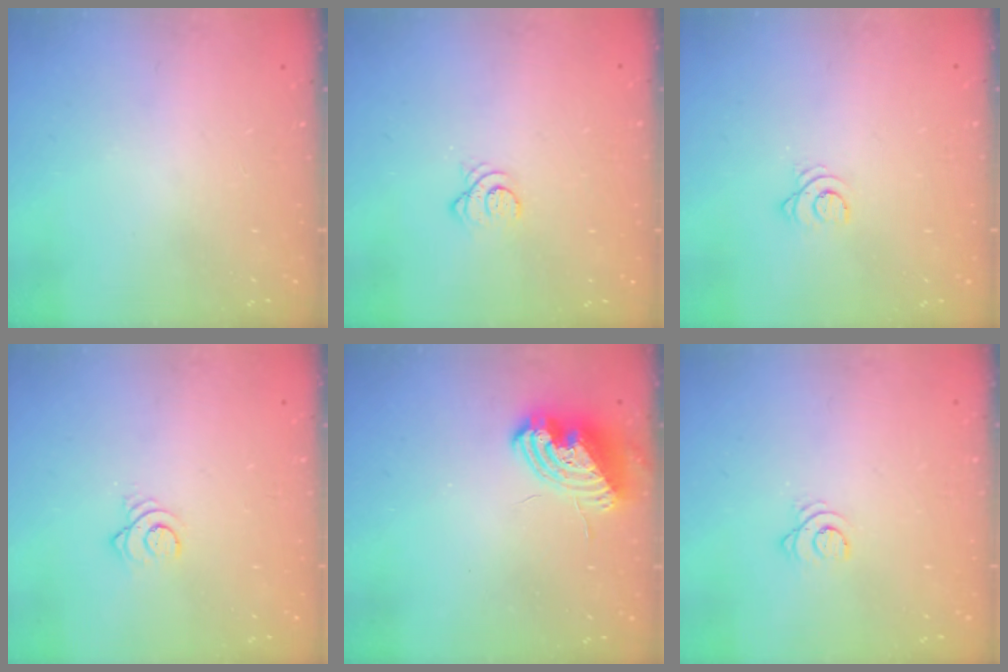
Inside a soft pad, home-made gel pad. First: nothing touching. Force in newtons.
{"total": 3.1, "press": 3.1, "slide": 0.1}
{"total": 2.3, "press": 2.3, "slide": 0.3}
{"total": 3.2, "press": 3.2, "slide": 0.1}
{"total": 10.9, "press": 10.9, "slide": 0.5}
{"total": 2.5, "press": 2.5, "slide": 0.3}